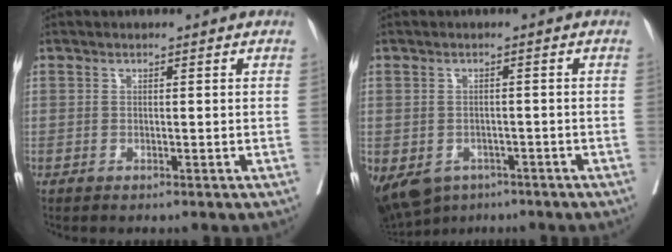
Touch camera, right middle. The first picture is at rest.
{"total": 13.8, "force": [-7.2, 10.3, 5.6], "torque": [-0.163, -0.013, -0.092]}